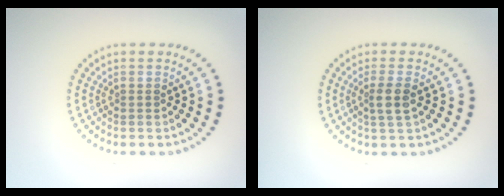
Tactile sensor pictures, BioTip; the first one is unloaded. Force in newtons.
{"total": 2.0, "press": 1.7, "slide": 1.0}